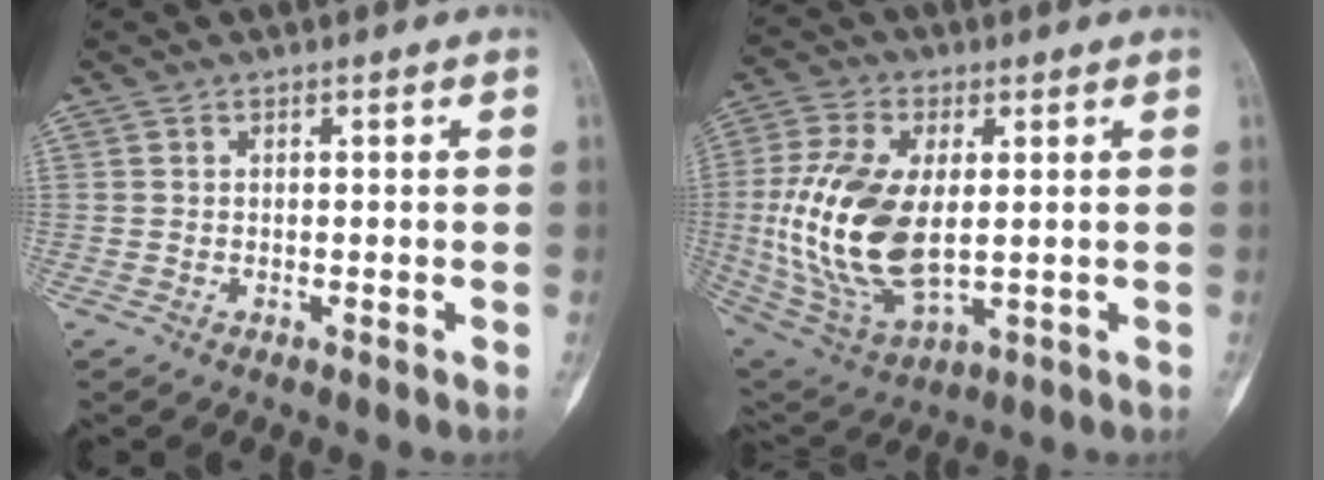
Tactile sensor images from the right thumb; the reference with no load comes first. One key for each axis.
{"total": 19.2, "fx": 0.5, "fy": 10.4, "fz": 16.2, "tx": -0.337, "ty": -0.012, "tz": 0.024}